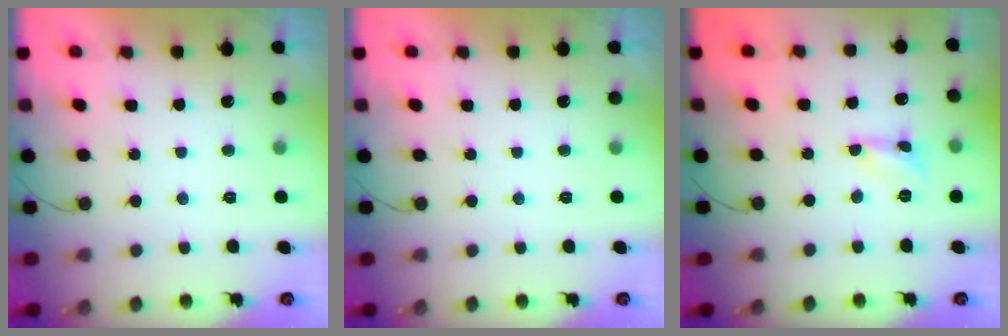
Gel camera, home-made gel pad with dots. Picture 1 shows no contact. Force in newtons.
{"total": 0.0}
{"total": 2.0, "press": 2.0, "slide": 0.2}